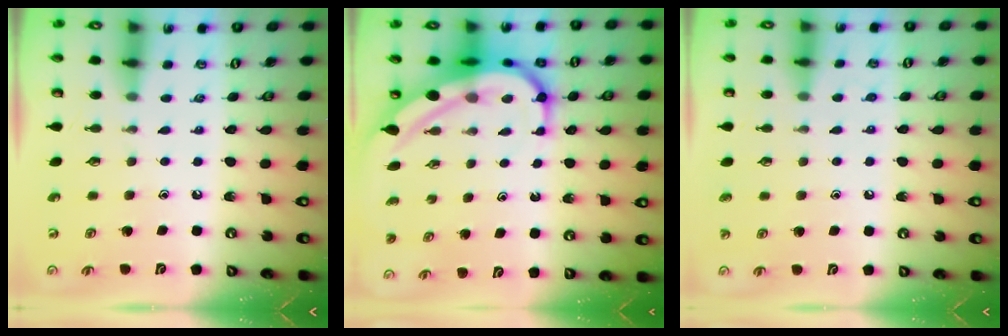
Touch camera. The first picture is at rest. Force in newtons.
{"total": 10.4, "press": 10.4, "slide": 1.0}
{"total": 5.2, "press": 5.2, "slide": 0.6}